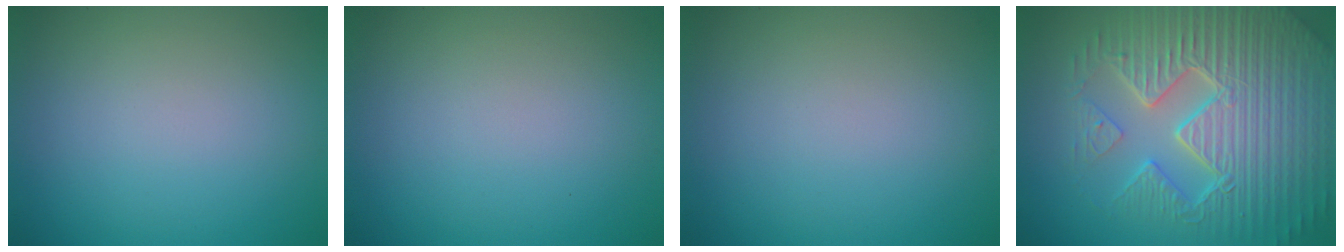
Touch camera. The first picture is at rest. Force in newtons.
{"total": 0.0}
{"total": 0.0}
{"total": 9.5, "press": 6.7, "slide": 6.7}